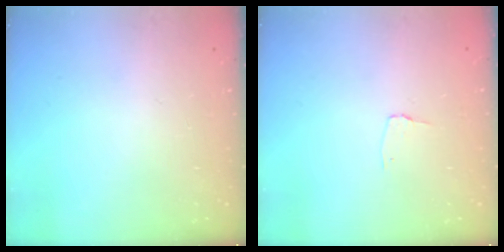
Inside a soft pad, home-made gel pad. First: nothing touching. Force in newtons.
{"total": 2.7, "press": 2.7, "slide": 0.3}